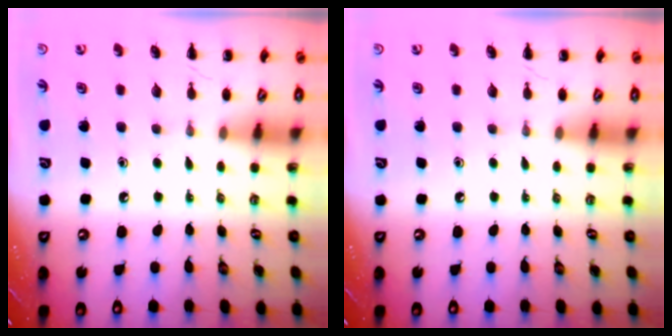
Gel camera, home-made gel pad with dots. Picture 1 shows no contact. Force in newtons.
{"total": 0.0}